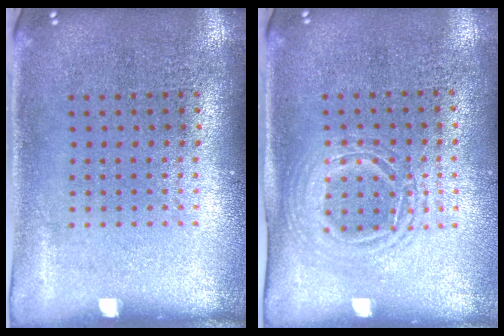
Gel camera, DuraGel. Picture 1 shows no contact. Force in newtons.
{"total": 1.5, "press": 1.3, "slide": 0.7}